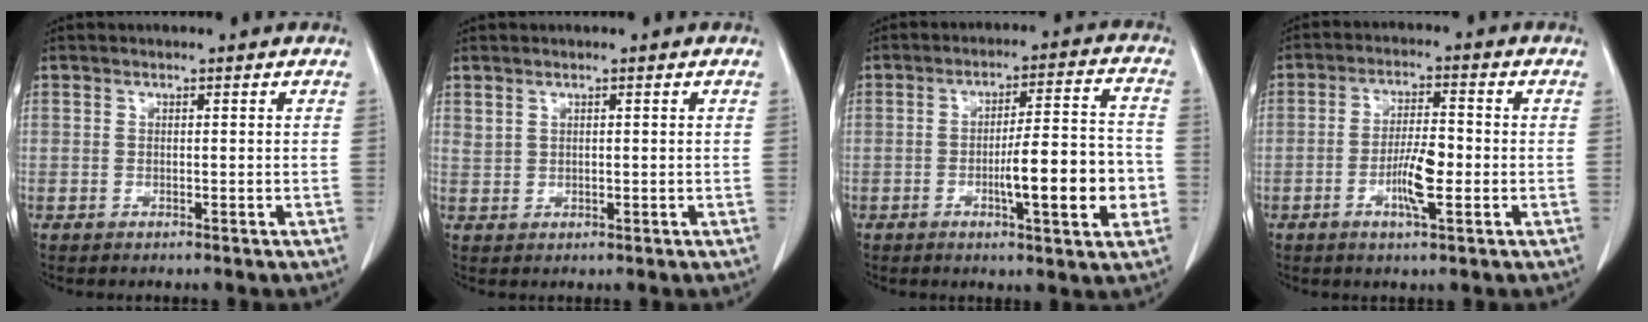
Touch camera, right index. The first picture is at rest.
{"total": 1.1, "force": [0.9, 0.4, 0.6], "torque": [-0.014, 0.000, 0.021]}
{"total": 11.6, "force": [-3.0, 1.4, 11.2], "torque": [-0.168, 0.007, -0.043]}
{"total": 6.3, "force": [-1.8, 1.1, 5.9], "torque": [-0.113, -0.001, -0.032]}